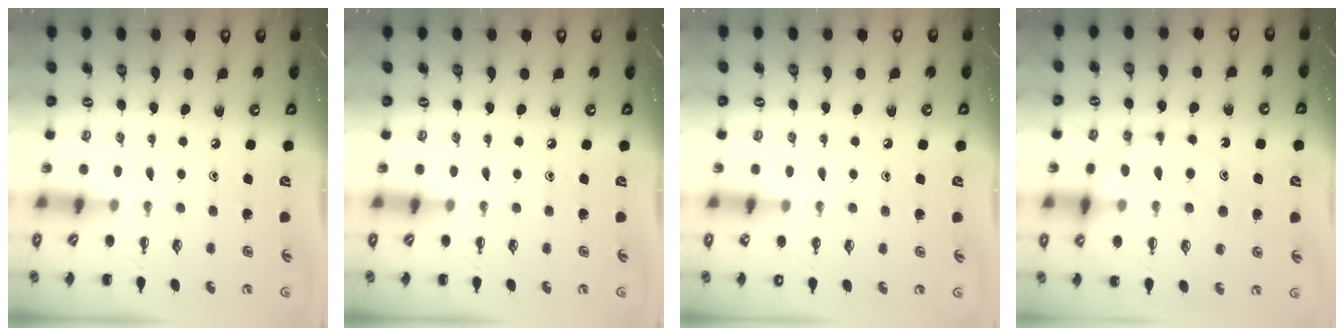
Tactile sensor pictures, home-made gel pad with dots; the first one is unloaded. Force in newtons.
{"total": 0.0}
{"total": 1.4, "press": 1.4, "slide": 0.1}
{"total": 14.2, "press": 14.1, "slide": 1.2}